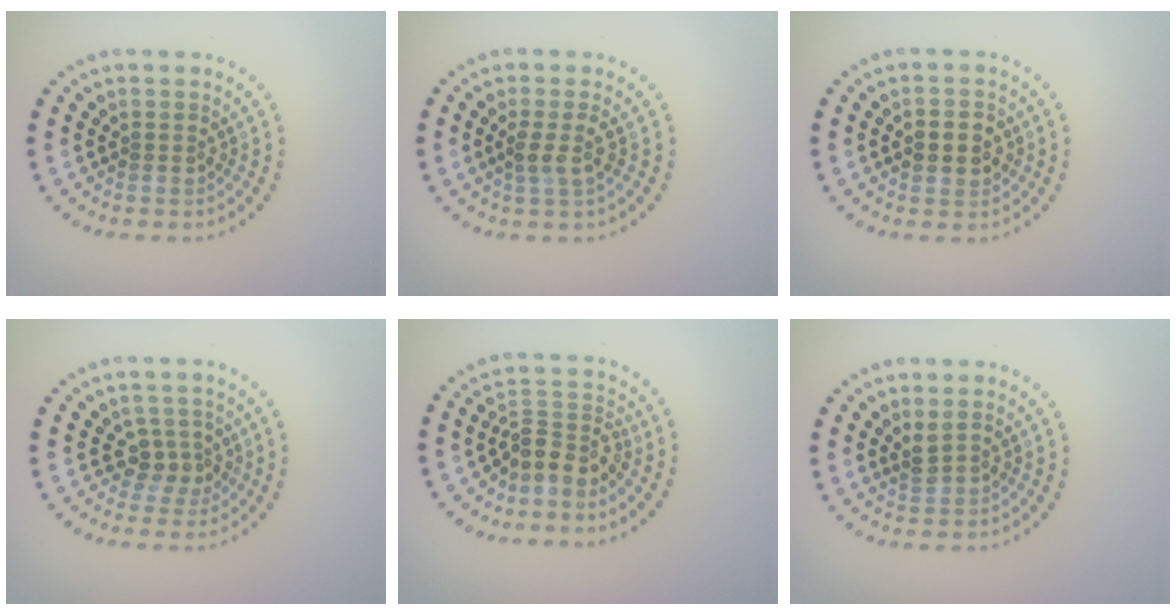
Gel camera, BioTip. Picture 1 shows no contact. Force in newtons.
{"total": 2.0, "press": 1.7, "slide": 1.1}
{"total": 2.7, "press": 2.6, "slide": 0.3}
{"total": 2.5, "press": 2.2, "slide": 1.3}
{"total": 3.0, "press": 2.3, "slide": 2.0}
{"total": 1.3, "press": 1.2, "slide": 0.6}